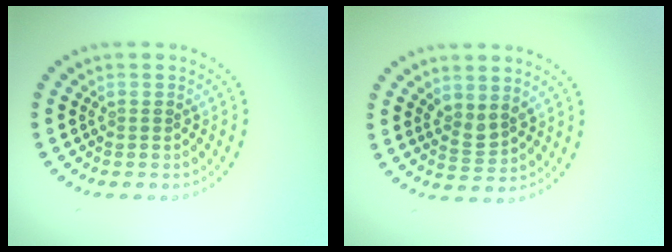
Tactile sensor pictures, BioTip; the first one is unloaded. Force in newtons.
{"total": 1.9, "press": 1.5, "slide": 1.2}